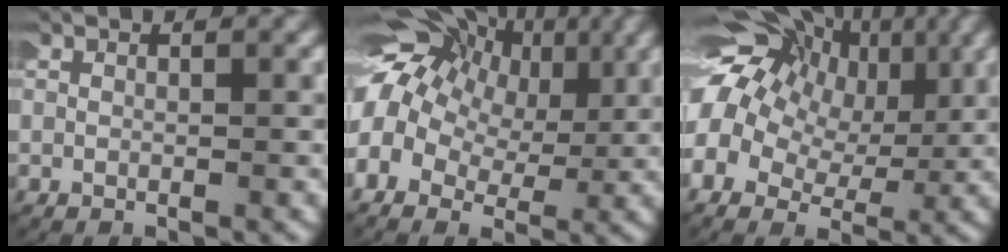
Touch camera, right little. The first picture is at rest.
{"total": 12.9, "force": [4.1, 9.4, 7.8], "torque": [-0.149, 0.017, 0.048]}
{"total": 14.3, "force": [4.4, 10.7, 8.4], "torque": [-0.169, 0.012, 0.058]}